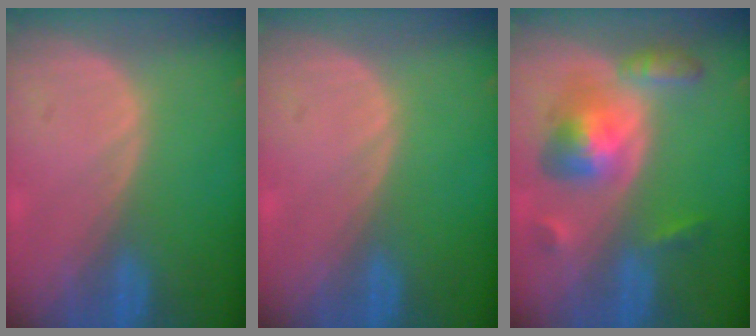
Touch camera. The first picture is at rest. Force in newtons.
{"total": 0.0}
{"total": 7.2, "press": 7.2, "slide": 0.5}